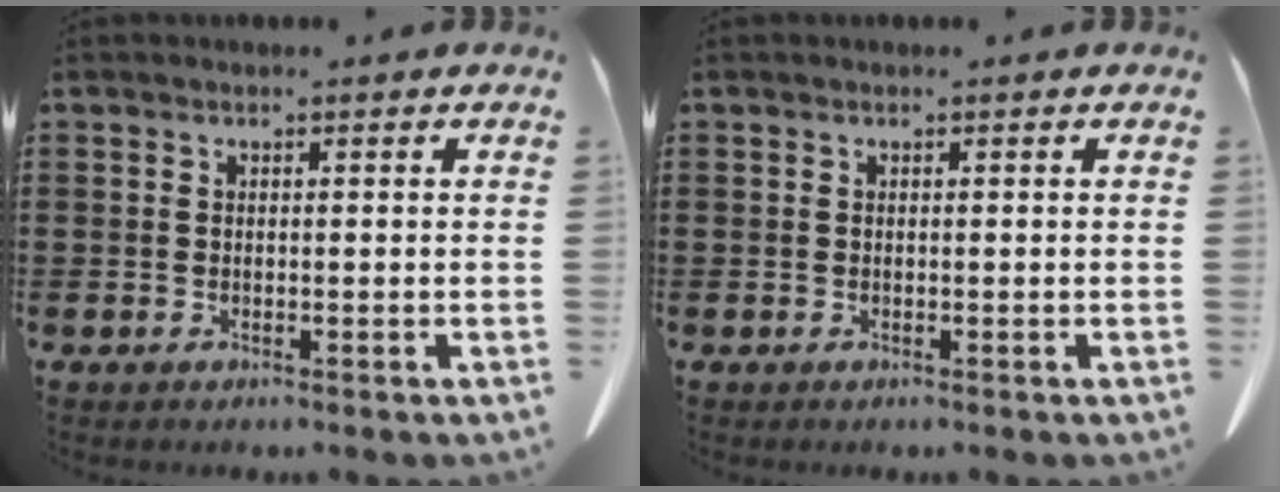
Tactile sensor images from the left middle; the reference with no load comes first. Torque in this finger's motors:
{"motor_torque": [0.00, 0.00, -0.01, 0.00]}